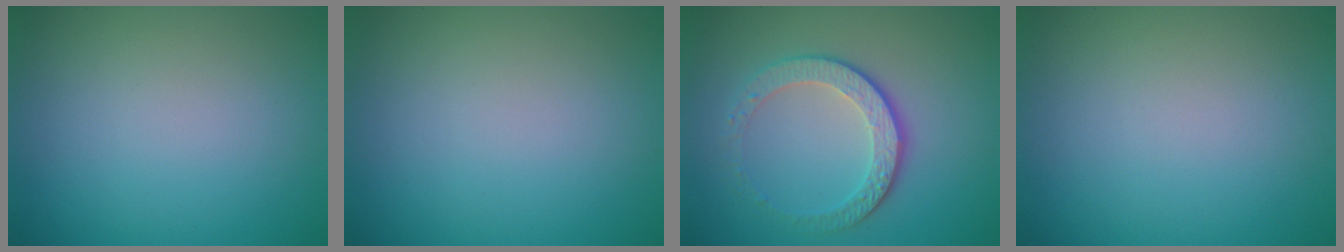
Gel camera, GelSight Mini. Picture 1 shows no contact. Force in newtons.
{"total": 0.0}
{"total": 4.2, "press": 3.1, "slide": 2.8}
{"total": 0.0}